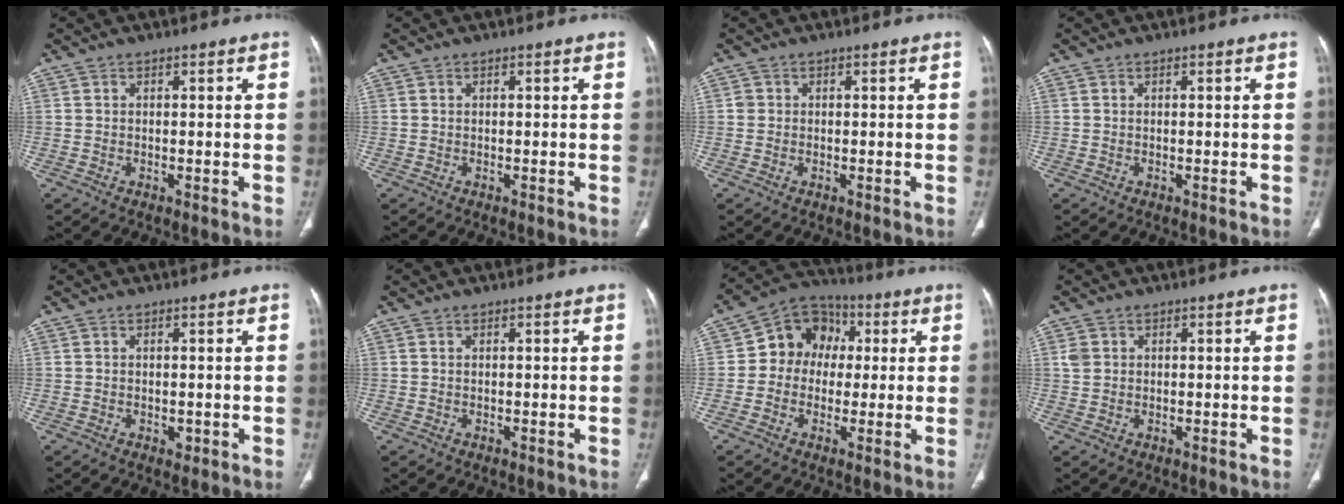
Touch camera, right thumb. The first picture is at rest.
{"total": 0.0}
{"total": 0.9, "force": [0.1, 0.9, 0.2], "torque": [0.003, 0.003, 0.001]}
{"total": 0.0}
{"total": 1.3, "force": [-0.3, 0.9, 0.8], "torque": [-0.007, -0.001, -0.001]}
{"total": 0.0}
{"total": 10.8, "force": [1.0, 9.4, 5.3], "torque": [-0.046, 0.023, 0.001]}
{"total": 1.9, "force": [0.6, 1.6, 0.8], "torque": [-0.014, 0.001, 0.014]}